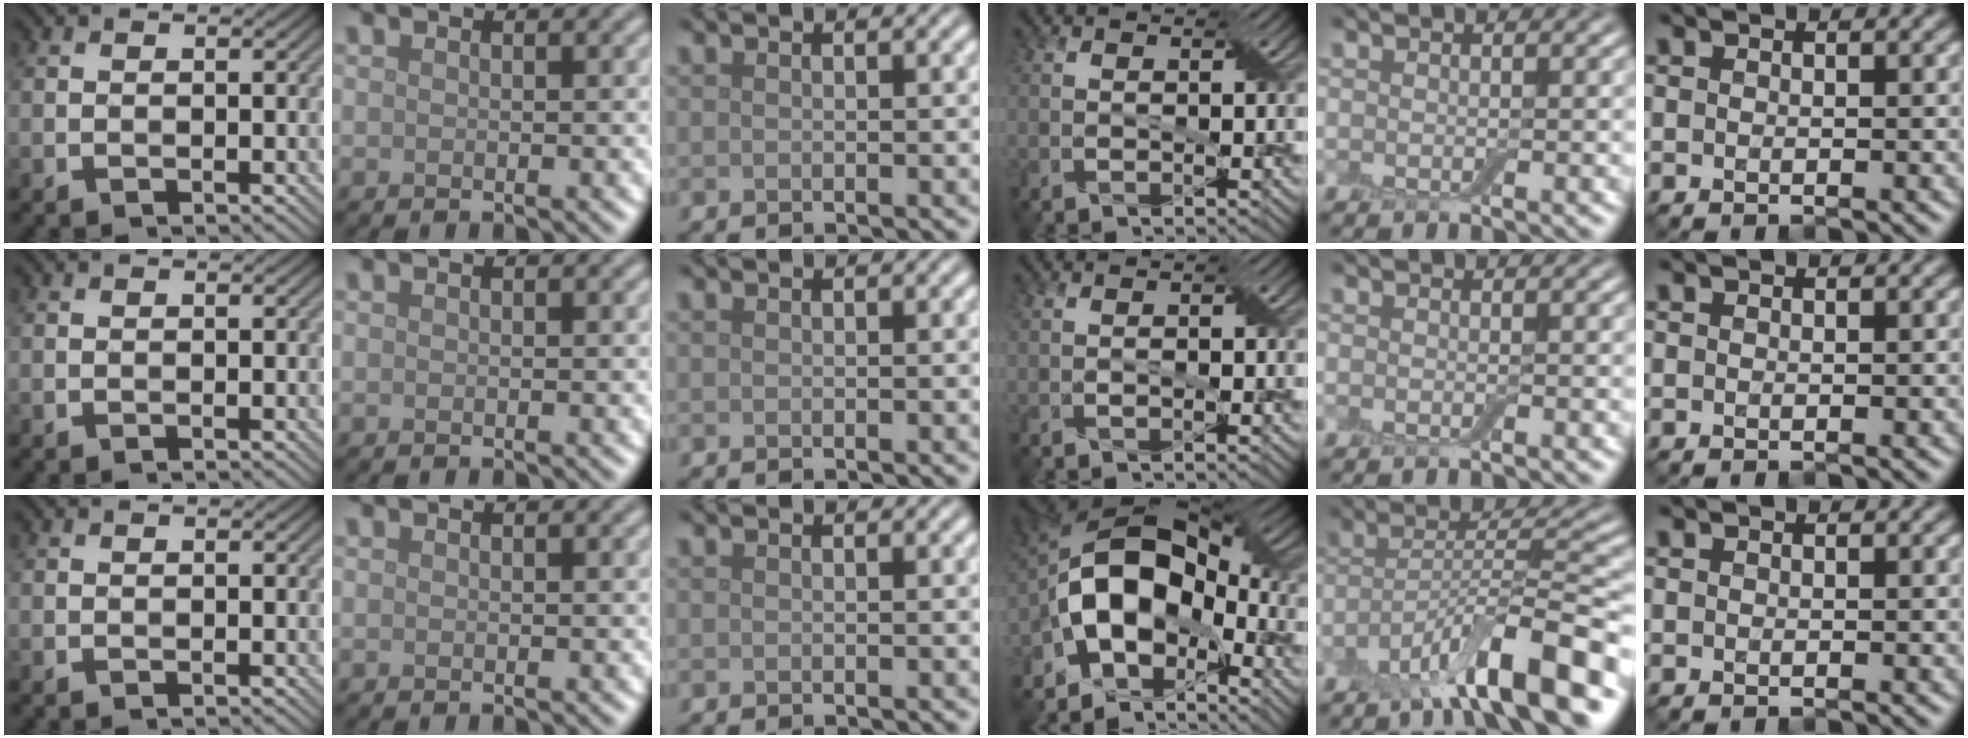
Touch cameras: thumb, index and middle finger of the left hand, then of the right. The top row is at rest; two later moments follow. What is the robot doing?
{"motion": "fold", "object": "bandage"}